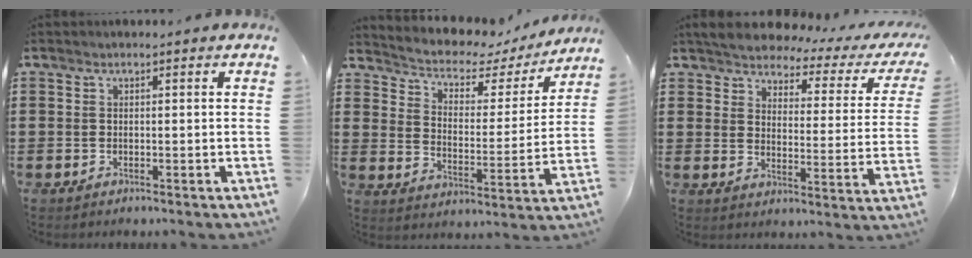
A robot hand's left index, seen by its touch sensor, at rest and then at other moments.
{"total": 3.9, "force": [3.4, 1.5, 1.3], "torque": [-0.047, -0.030, 0.049]}
{"total": 3.7, "force": [3.6, 0.3, 1.1], "torque": [-0.047, -0.031, 0.055]}